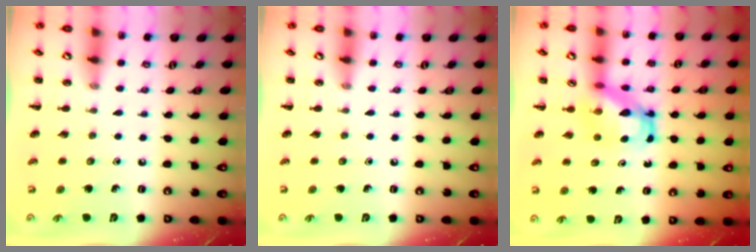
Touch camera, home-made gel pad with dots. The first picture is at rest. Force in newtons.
{"total": 0.0}
{"total": 5.2, "press": 5.2, "slide": 0.7}